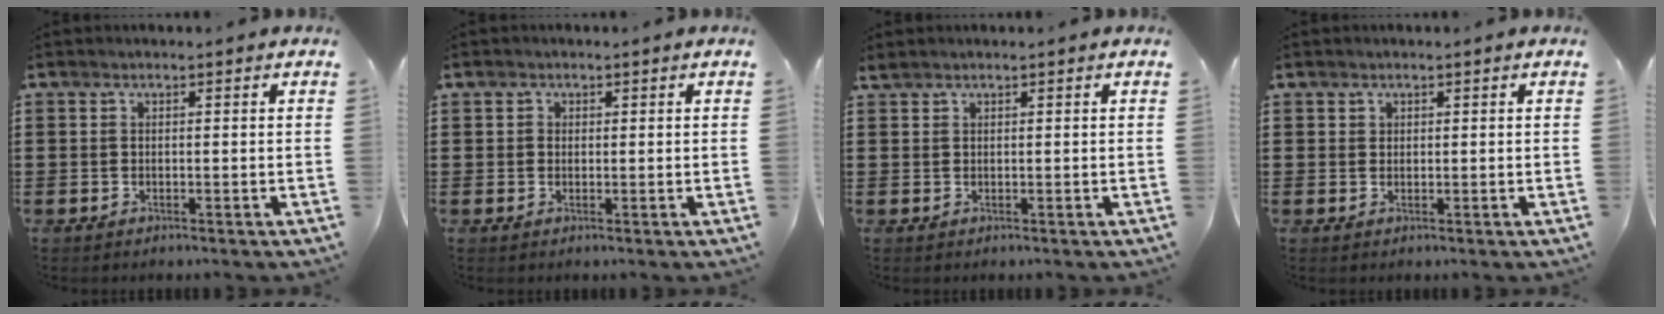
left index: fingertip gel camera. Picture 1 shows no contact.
{"total": 1.0, "force": [0.4, 1.0, 0.1], "torque": [-0.005, 0.004, 0.008]}
{"total": 0.8, "force": [0.8, 0.2, 0.2], "torque": [-0.007, 0.000, 0.016]}
{"total": 1.0, "force": [0.7, 0.6, 0.1], "torque": [-0.005, 0.002, 0.015]}